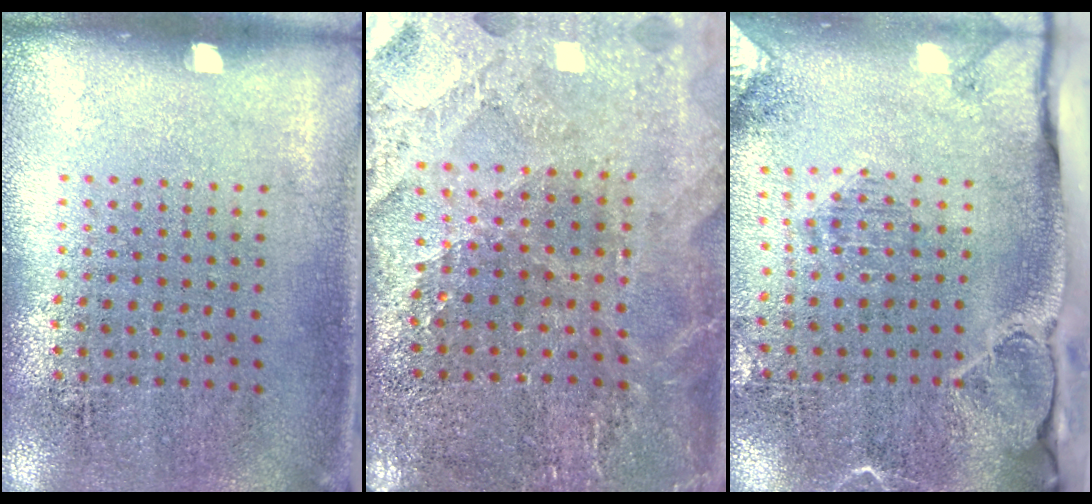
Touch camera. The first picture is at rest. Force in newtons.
{"total": 2.7, "press": 2.7, "slide": 0.4}
{"total": 2.8, "press": 2.2, "slide": 1.7}